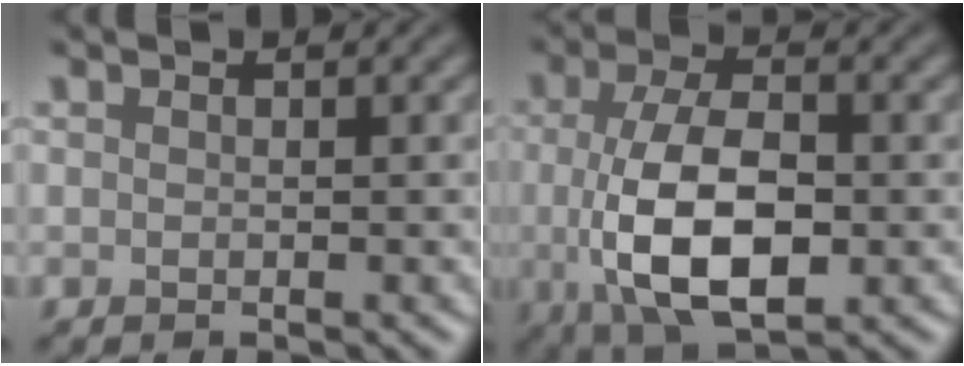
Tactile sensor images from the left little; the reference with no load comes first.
{"total": 8.8, "force": [-1.1, 4.2, 7.6], "torque": [-0.152, -0.009, -0.019]}